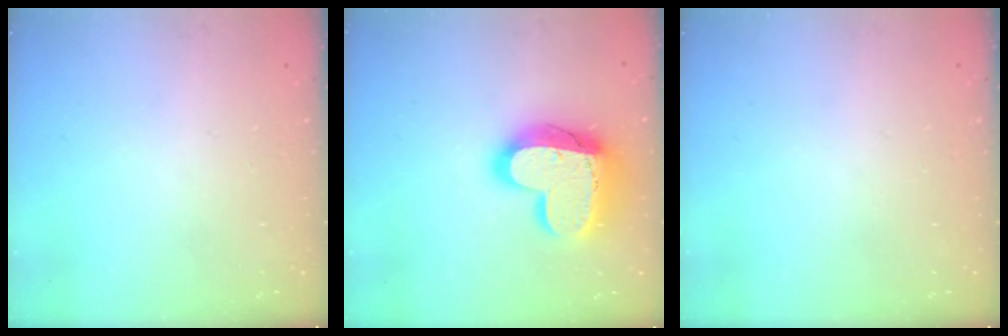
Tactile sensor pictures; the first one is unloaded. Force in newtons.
{"total": 19.7, "press": 19.7, "slide": 1.4}
{"total": 0.0}